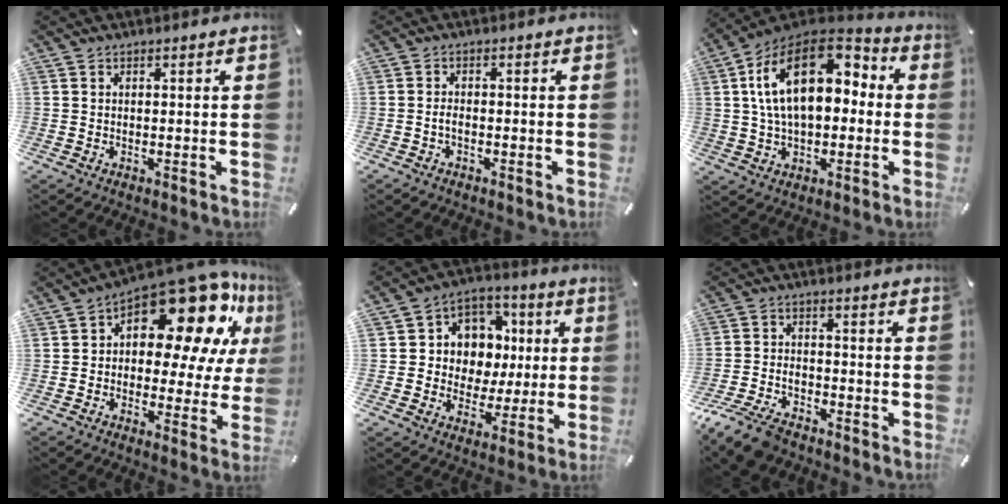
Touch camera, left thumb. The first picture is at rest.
{"total": 1.7, "force": [-0.8, 0.8, 1.3], "torque": [-0.032, 0.001, -0.018]}
{"total": 19.3, "force": [4.3, 11.9, 14.6], "torque": [-0.281, -0.012, 0.069]}
{"total": 19.8, "force": [11.0, 10.0, 13.1], "torque": [-0.188, -0.090, 0.186]}
{"total": 10.0, "force": [0.6, 9.8, 1.8], "torque": [-0.031, -0.006, 0.019]}
{"total": 9.0, "force": [-7.1, 3.9, 4.0], "torque": [-0.086, 0.027, -0.137]}